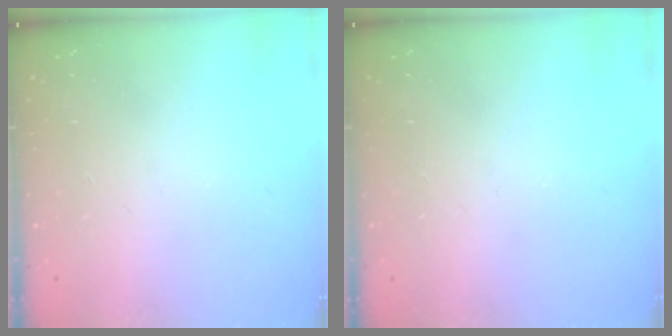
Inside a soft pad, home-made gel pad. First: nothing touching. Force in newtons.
{"total": 0.0}